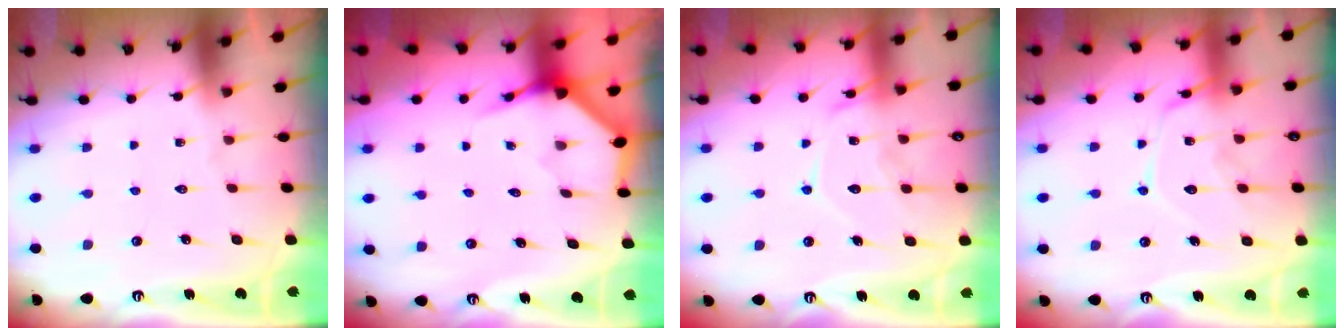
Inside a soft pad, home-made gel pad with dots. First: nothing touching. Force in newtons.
{"total": 4.0, "press": 3.9, "slide": 0.4}
{"total": 14.0, "press": 13.9, "slide": 1.0}
{"total": 14.5, "press": 14.4, "slide": 1.4}